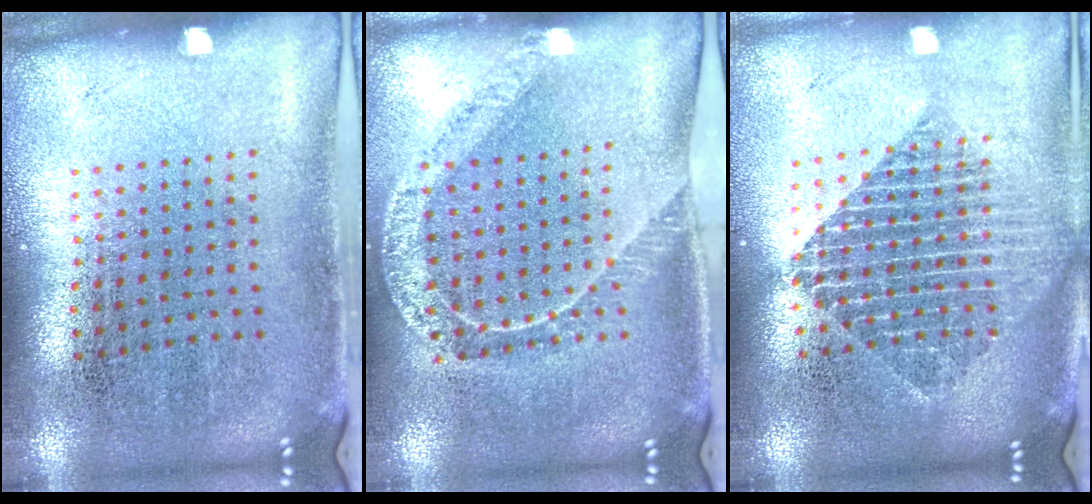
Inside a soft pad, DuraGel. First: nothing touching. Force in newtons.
{"total": 1.3, "press": 1.3, "slide": 0.2}
{"total": 1.8, "press": 1.6, "slide": 1.0}